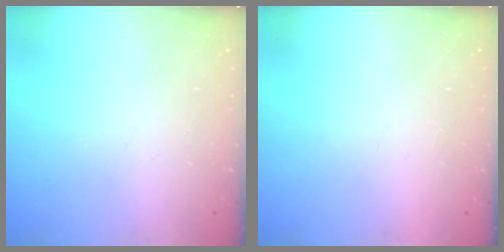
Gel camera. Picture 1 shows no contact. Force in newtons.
{"total": 1.5, "press": 1.5, "slide": 0.1}